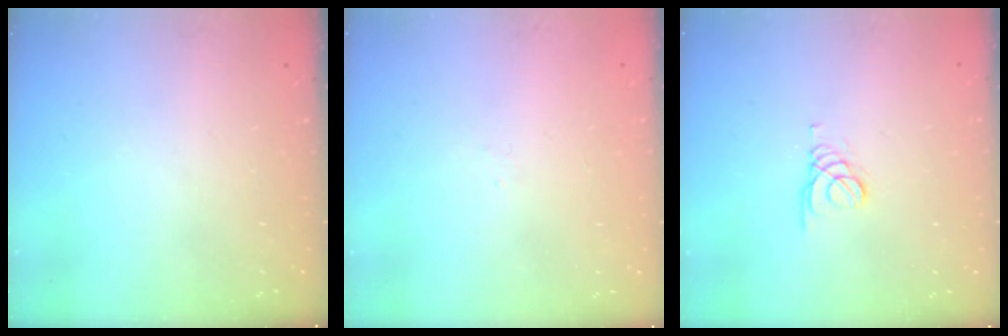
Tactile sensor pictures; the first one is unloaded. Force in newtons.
{"total": 1.6, "press": 1.5, "slide": 0.4}
{"total": 1.6, "press": 1.5, "slide": 0.2}